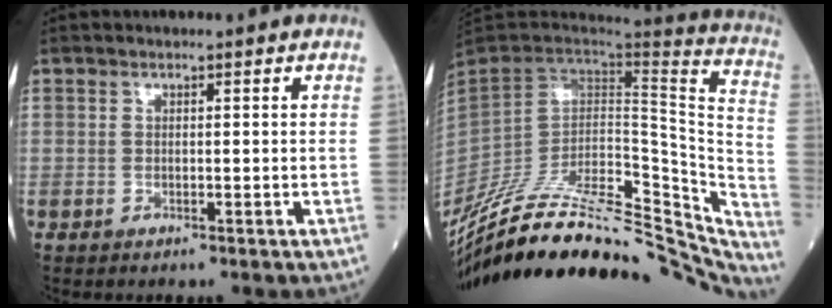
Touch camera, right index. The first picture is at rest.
{"total": 39.7, "force": [-33.7, 10.6, 18.3], "torque": [-0.258, -0.042, -0.474]}